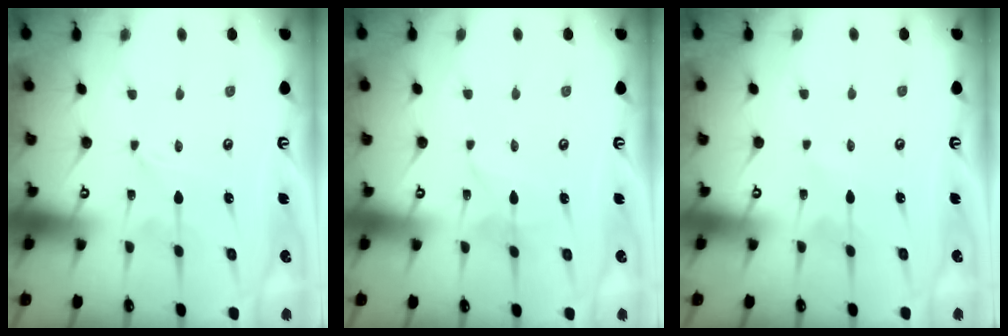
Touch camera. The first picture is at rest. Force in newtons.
{"total": 1.7, "press": 1.7, "slide": 0.1}
{"total": 0.8, "press": 0.8, "slide": 0.1}